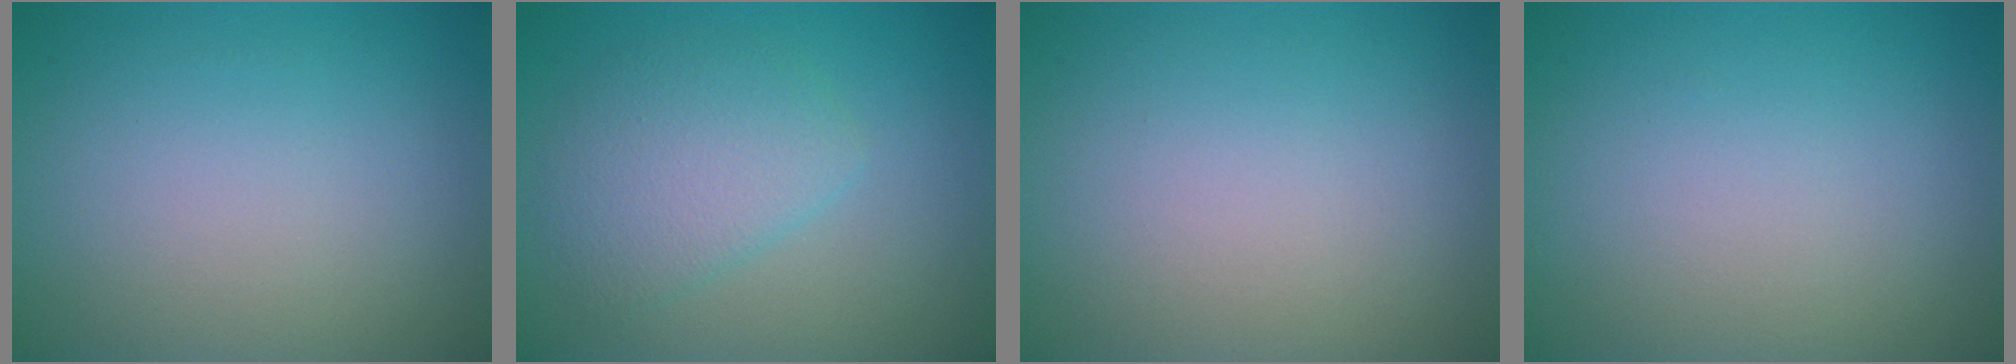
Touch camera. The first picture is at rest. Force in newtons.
{"total": 3.7, "press": 3.7, "slide": 0.1}
{"total": 0.0}
{"total": 0.0}